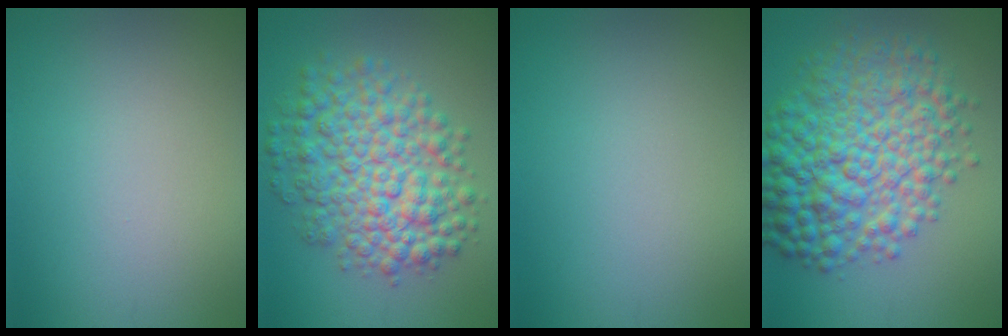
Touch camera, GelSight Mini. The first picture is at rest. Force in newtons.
{"total": 8.0, "press": 8.0, "slide": 0.1}
{"total": 0.0}
{"total": 10.1, "press": 10.1, "slide": 0.1}